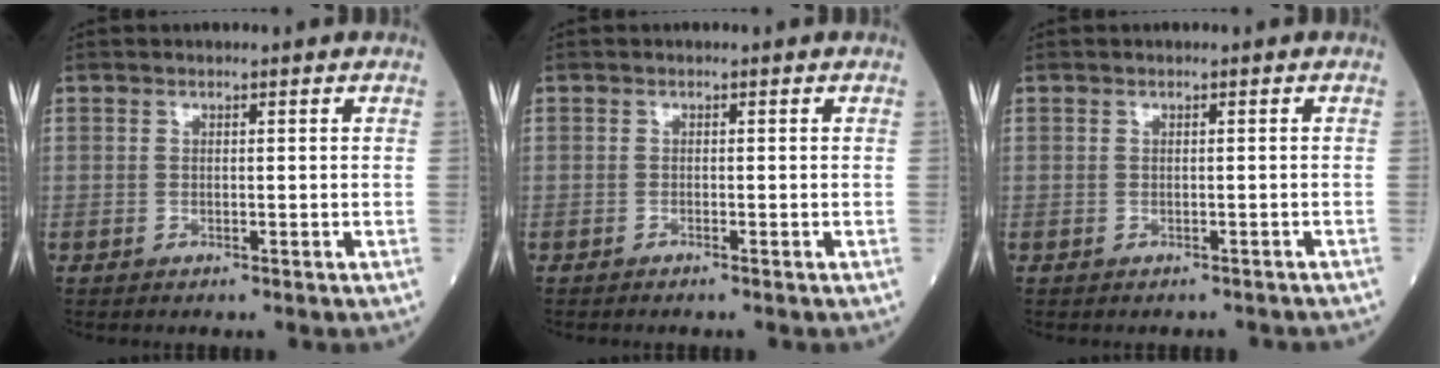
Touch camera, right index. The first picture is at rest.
{"total": 0.6, "force": [-0.5, -0.1, 0.2], "torque": [-0.002, 0.001, -0.009]}
{"total": 2.5, "force": [-2.2, 0.7, 0.8], "torque": [-0.013, -0.003, -0.023]}